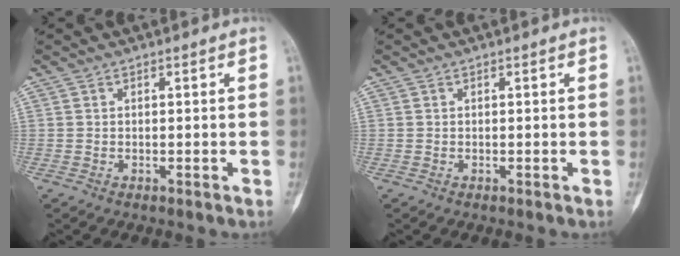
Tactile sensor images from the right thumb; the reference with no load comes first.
{"total": 0.0}